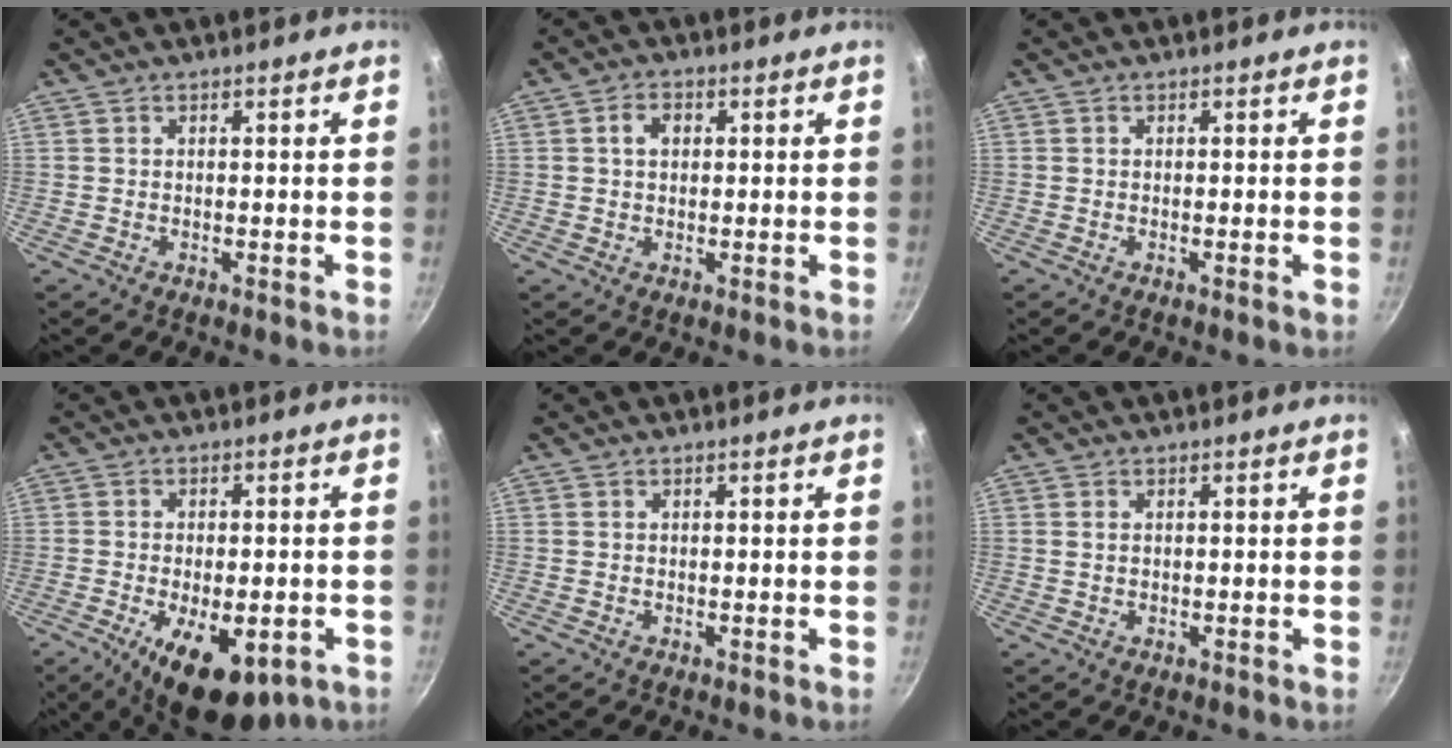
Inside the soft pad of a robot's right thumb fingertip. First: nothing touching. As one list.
[{"total": 3.3, "force": [0.6, 2.4, 2.1], "torque": [-0.022, 0.006, 0.008]}, {"total": 0.6, "force": [-0.2, 0.0, 0.6], "torque": [-0.010, -0.001, -0.004]}, {"total": 12.9, "force": [-5.2, 5.9, 10.2], "torque": [-0.137, 0.007, -0.065]}, {"total": 0.0}, {"total": 0.7, "force": [0.2, 0.4, 0.5], "torque": [-0.009, 0.001, 0.004]}]